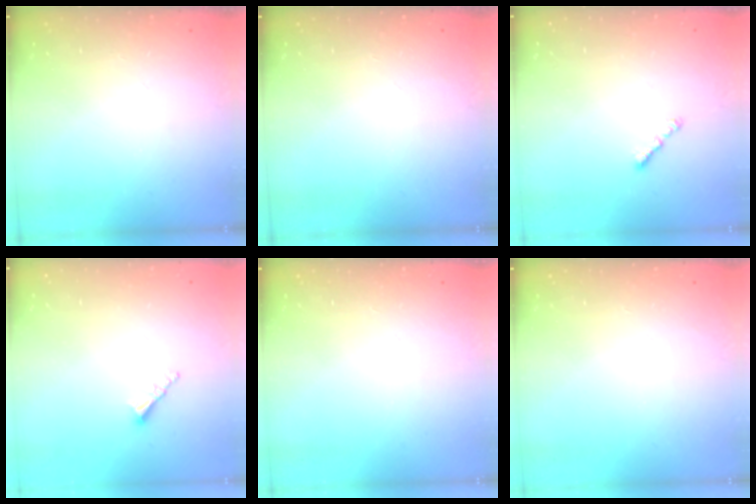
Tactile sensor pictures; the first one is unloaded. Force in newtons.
{"total": 0.0}
{"total": 1.6, "press": 1.5, "slide": 0.5}
{"total": 2.3, "press": 2.2, "slide": 0.6}
{"total": 0.0}
{"total": 0.0}